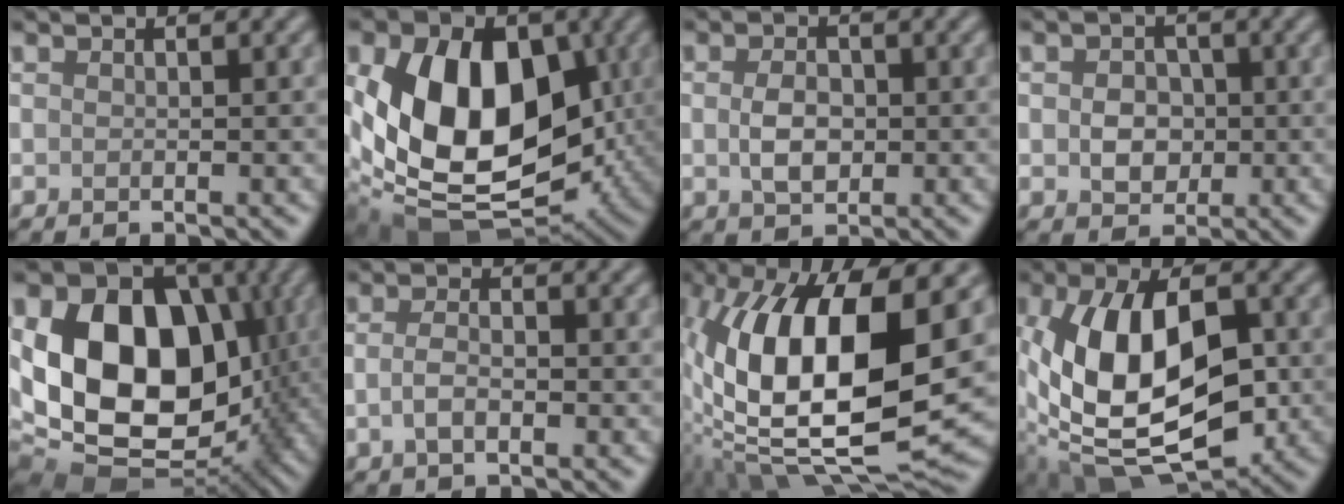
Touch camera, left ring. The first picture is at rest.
{"total": 13.1, "force": [0.9, 8.8, 9.7], "torque": [-0.154, -0.015, 0.016]}
{"total": 3.0, "force": [-0.1, 2.0, 2.2], "torque": [-0.047, -0.001, -0.002]}
{"total": 3.1, "force": [-0.1, 2.5, 1.7], "torque": [-0.026, 0.001, -0.008]}
{"total": 17.6, "force": [0.7, 12.6, 12.3], "torque": [-0.213, -0.016, 0.017]}
{"total": 2.2, "force": [-0.6, 1.0, 1.9], "torque": [-0.041, 0.001, -0.015]}
{"total": 16.7, "force": [0.2, 7.0, 15.2], "torque": [-0.287, 0.000, -0.005]}
{"total": 13.6, "force": [-0.7, 7.5, 11.3], "torque": [-0.225, 0.000, -0.010]}